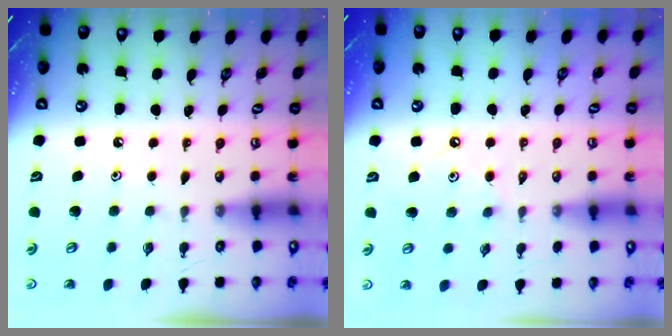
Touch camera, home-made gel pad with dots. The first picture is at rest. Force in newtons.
{"total": 2.8, "press": 2.7, "slide": 0.6}